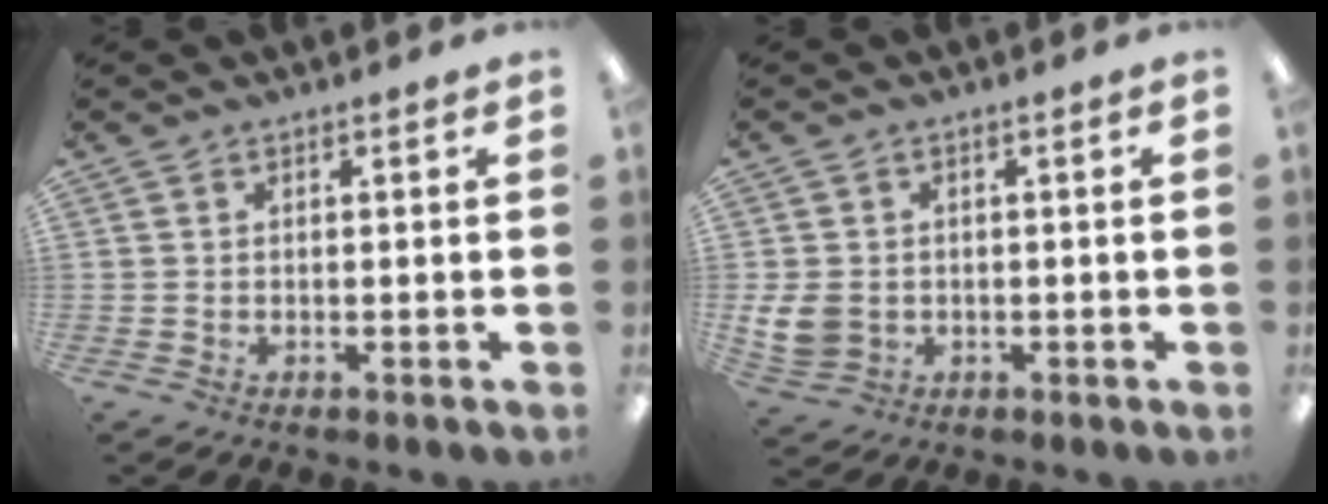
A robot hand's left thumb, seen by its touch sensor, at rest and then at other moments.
{"total": 6.5, "force": [-0.1, 5.6, 3.3], "torque": [-0.079, 0.003, 0.000]}